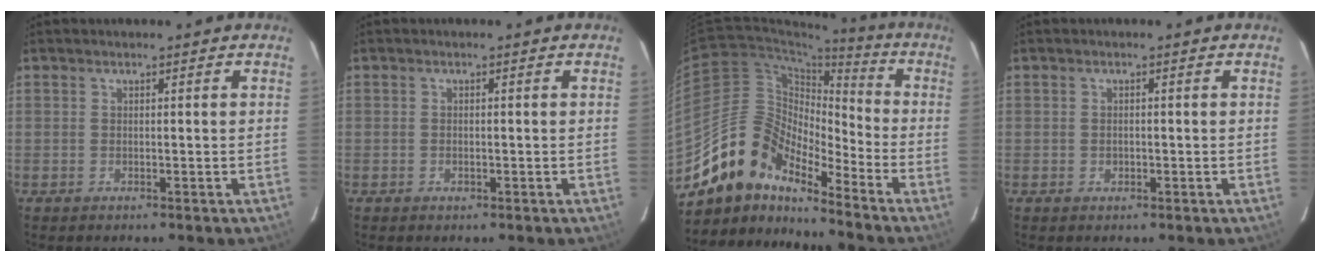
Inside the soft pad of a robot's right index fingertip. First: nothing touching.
{"total": 0.9, "force": [-0.3, 0.6, 0.5], "torque": [-0.009, 0.001, -0.005]}
{"total": 13.9, "force": [-12.1, 5.3, 4.5], "torque": [-0.077, 0.021, -0.237]}
{"total": 1.1, "force": [-0.3, 0.9, 0.6], "torque": [-0.010, 0.002, -0.004]}